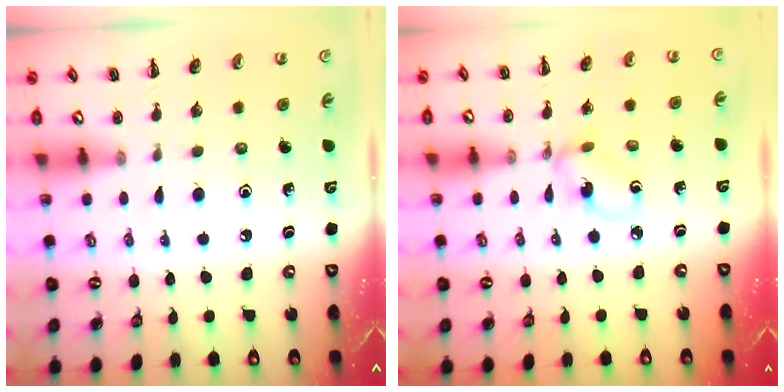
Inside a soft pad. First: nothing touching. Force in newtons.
{"total": 2.9, "press": 2.8, "slide": 0.6}